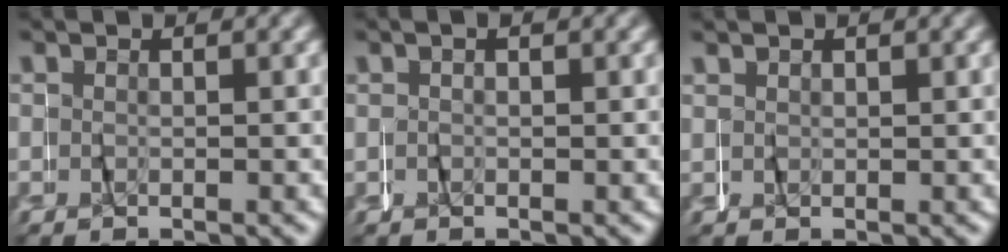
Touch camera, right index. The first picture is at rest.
{"total": 0.0}
{"total": 0.8, "force": [0.7, 0.5, -0.1], "torque": [0.001, -0.002, 0.015]}